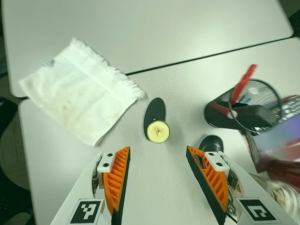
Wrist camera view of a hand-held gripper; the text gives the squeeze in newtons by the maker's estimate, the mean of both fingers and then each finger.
{"total": 0.0}